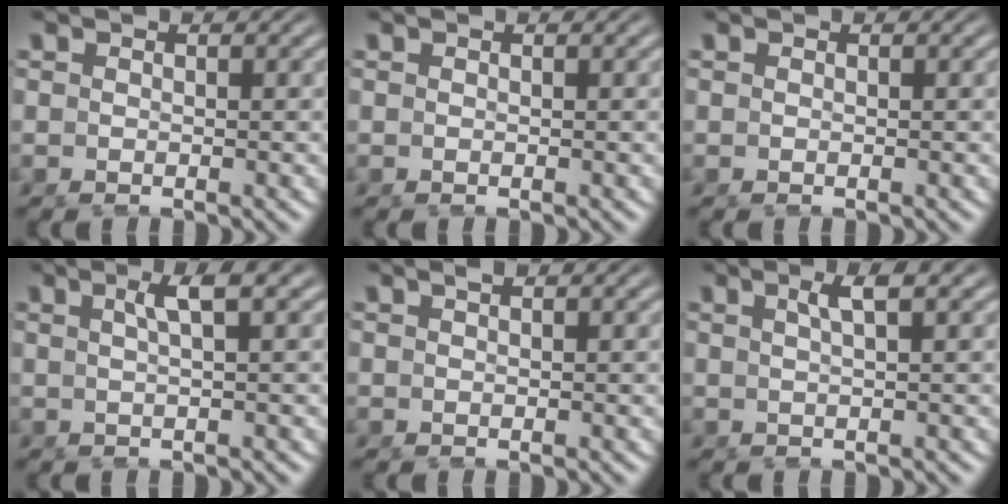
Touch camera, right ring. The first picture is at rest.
{"total": 0.0}
{"total": 0.0}
{"total": 2.3, "force": [0.8, -0.4, 2.1], "torque": [-0.026, 0.010, 0.015]}
{"total": 0.8, "force": [0.7, -0.2, 0.4], "torque": [-0.002, 0.008, 0.014]}
{"total": 2.0, "force": [0.9, -0.4, 1.7], "torque": [-0.022, 0.009, 0.016]}